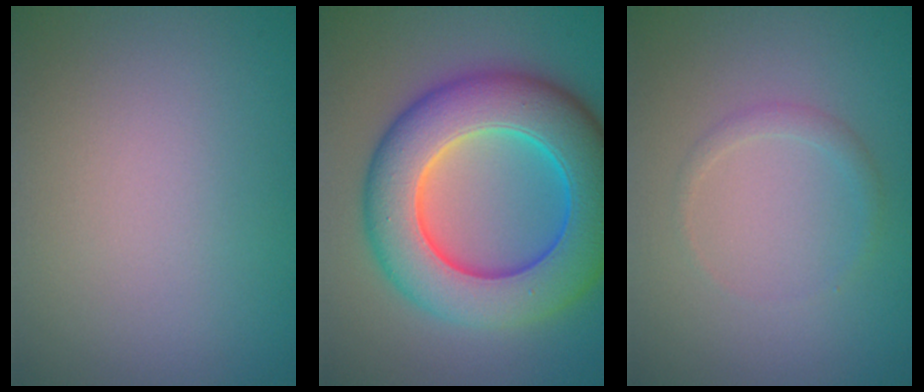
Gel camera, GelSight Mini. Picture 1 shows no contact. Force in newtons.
{"total": 12.0, "press": 12.0, "slide": 0.5}
{"total": 1.1, "press": 1.1, "slide": 0.0}